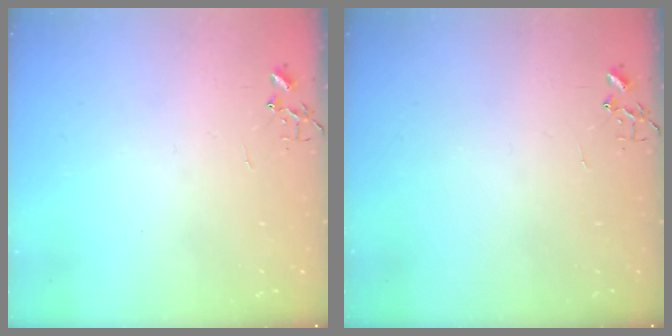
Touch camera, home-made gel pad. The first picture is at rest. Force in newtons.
{"total": 0.0}